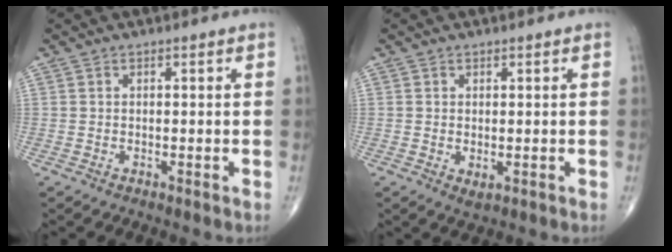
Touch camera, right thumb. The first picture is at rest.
{"total": 1.4, "force": [-0.1, 0.8, 1.2], "torque": [-0.019, -0.004, 0.002]}